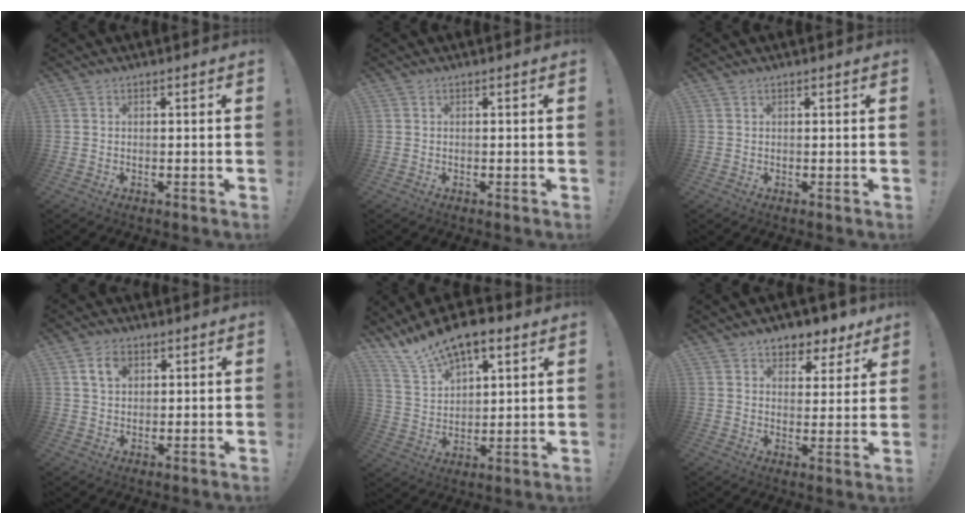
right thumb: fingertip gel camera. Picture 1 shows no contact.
{"total": 0.0}
{"total": 0.0}
{"total": 5.7, "force": [2.4, 3.9, 3.3], "torque": [-0.050, 0.002, 0.044]}
{"total": 13.3, "force": [10.5, 5.6, 5.8], "torque": [-0.119, -0.070, 0.194]}
{"total": 6.9, "force": [5.3, 4.0, 1.8], "torque": [-0.020, -0.040, 0.098]}